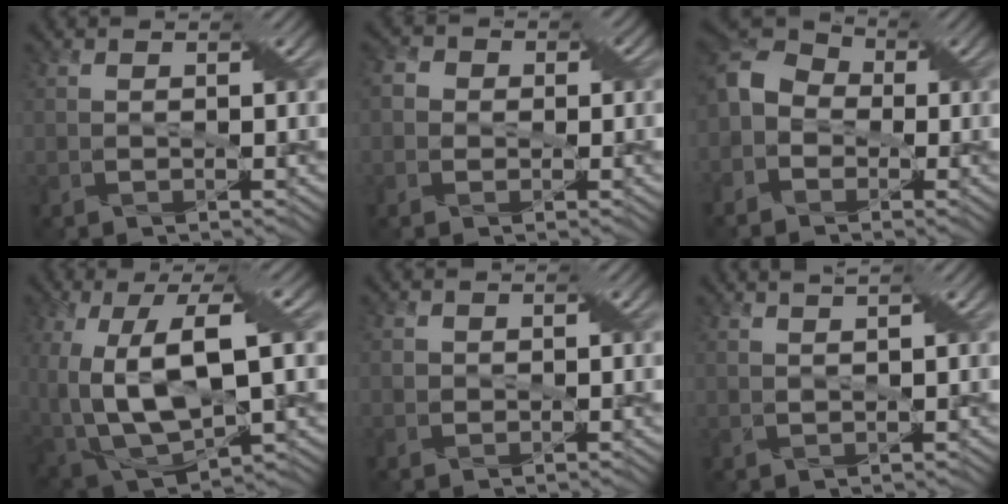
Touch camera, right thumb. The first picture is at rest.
{"total": 3.6, "force": [0.2, 3.3, 1.3], "torque": [-0.022, 0.012, -0.020]}
{"total": 6.6, "force": [-1.5, 5.4, 3.5], "torque": [-0.096, 0.009, -0.048]}
{"total": 16.0, "force": [0.9, 8.1, 13.7], "torque": [-0.285, -0.017, 0.037]}
{"total": 0.9, "force": [0.1, 0.9, 0.1], "torque": [-0.008, -0.002, 0.000]}
{"total": 2.6, "force": [1.8, 0.5, 1.8], "torque": [-0.025, 0.008, 0.016]}